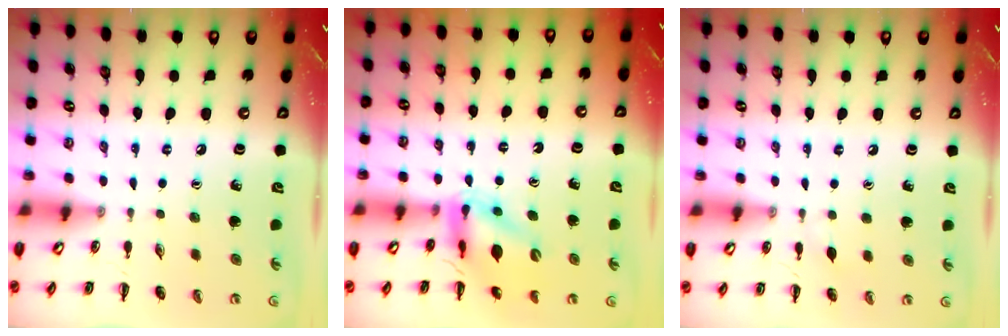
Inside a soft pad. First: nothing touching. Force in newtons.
{"total": 11.9, "press": 11.5, "slide": 3.3}
{"total": 2.9, "press": 2.7, "slide": 0.9}